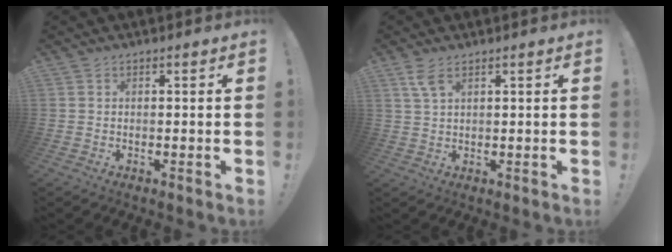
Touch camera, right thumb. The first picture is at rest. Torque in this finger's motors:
{"motor_torque": [-0.42, 0.30, 0.08, -0.05, 0.05]}